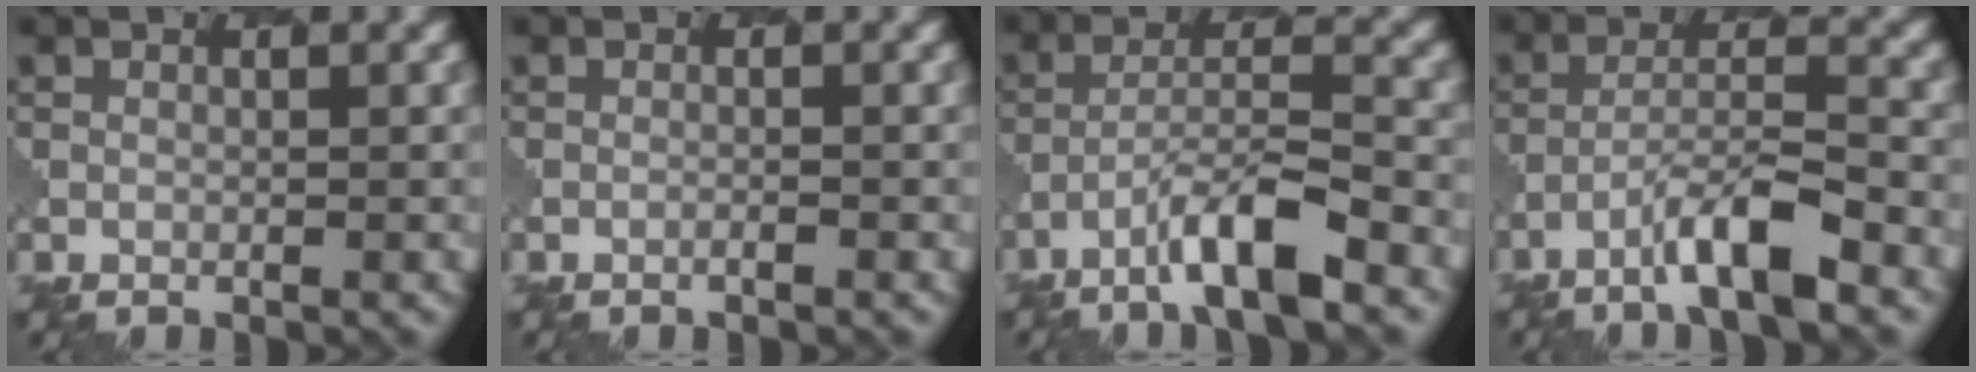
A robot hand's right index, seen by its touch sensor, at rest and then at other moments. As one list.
[{"total": 0.5, "force": [-0.3, 0.1, 0.4], "torque": [-0.002, 0.000, -0.009]}, {"total": 6.0, "force": [-3.8, 1.0, 4.5], "torque": [-0.076, 0.008, -0.066]}, {"total": 5.4, "force": [-3.4, 0.8, 4.1], "torque": [-0.068, 0.008, -0.062]}]